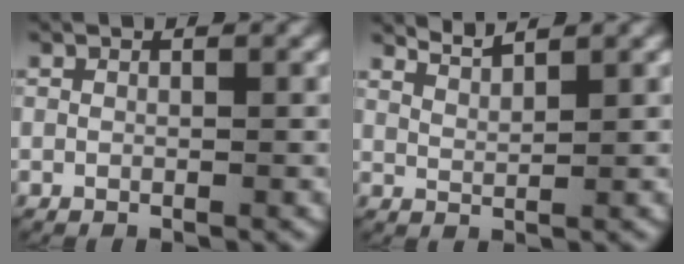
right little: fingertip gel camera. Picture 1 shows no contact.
{"total": 2.6, "force": [2.5, -0.3, 0.9], "torque": [-0.020, -0.005, 0.054]}